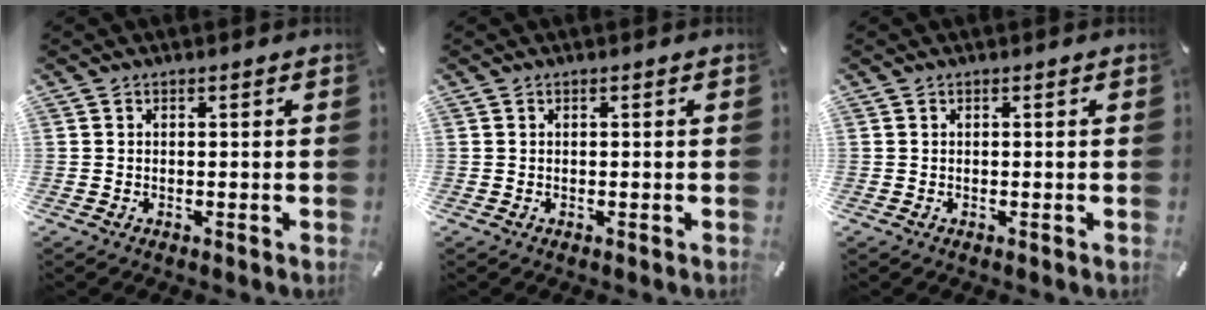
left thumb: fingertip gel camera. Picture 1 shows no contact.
{"total": 0.0}
{"total": 0.0}